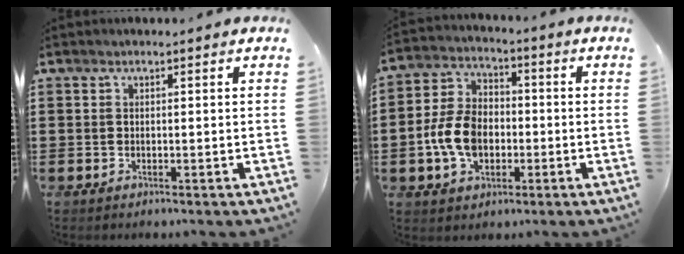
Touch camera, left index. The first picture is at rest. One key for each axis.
{"total": 8.8, "fx": -2.0, "fy": 6.1, "fz": 6.0, "tx": -0.149, "ty": 0.008, "tz": -0.042}